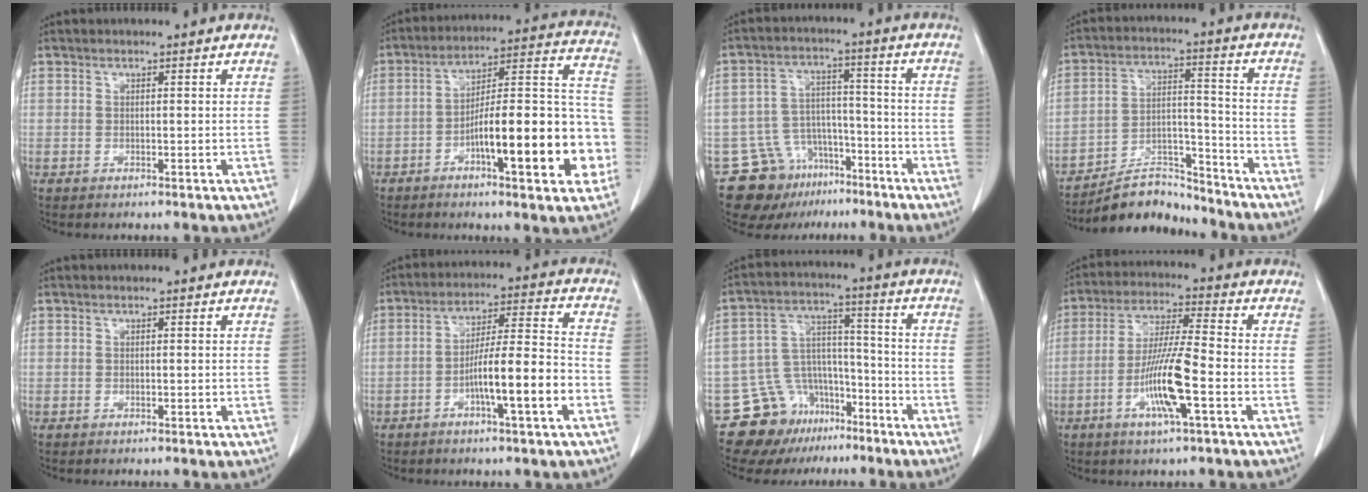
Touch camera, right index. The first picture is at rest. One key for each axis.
{"total": 19.2, "fx": -6.2, "fy": 3.9, "fz": 17.8, "tx": -0.226, "ty": 0.034, "tz": -0.081}
{"total": 11.4, "fx": -8.1, "fy": 7.5, "fz": 2.8, "tx": -0.049, "ty": 0.046, "tz": -0.124}
{"total": 9.5, "fx": -9.1, "fy": 2.6, "fz": 0.7, "tx": -0.003, "ty": 0.041, "tz": -0.156}
{"total": 0.0}
{"total": 10.9, "fx": -4.1, "fy": 0.6, "fz": 10.1, "tx": -0.170, "ty": 0.014, "tz": -0.064}
{"total": 12.9, "fx": -9.3, "fy": 8.6, "fz": 2.7, "tx": -0.047, "ty": 0.070, "tz": -0.144}
{"total": 10.5, "fx": -3.5, "fy": 0.4, "fz": 9.9, "tx": -0.195, "ty": -0.006, "tz": -0.066}